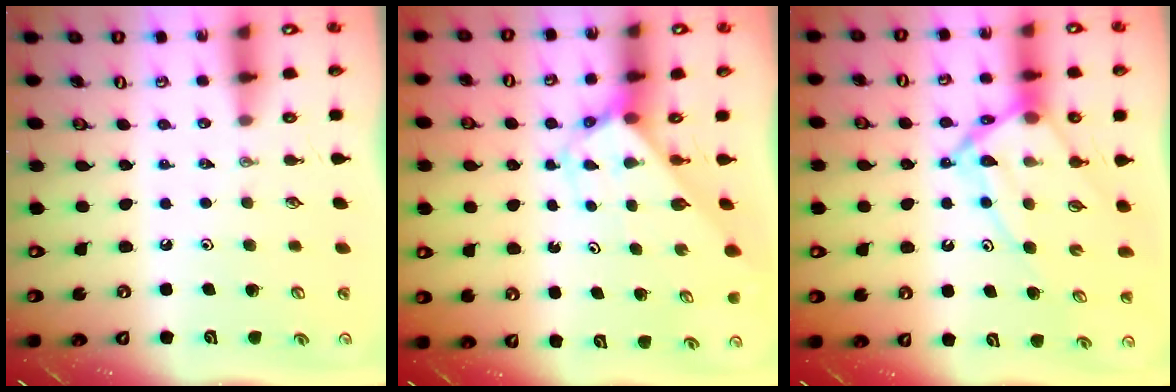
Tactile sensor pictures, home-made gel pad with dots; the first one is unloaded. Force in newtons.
{"total": 2.8, "press": 2.8, "slide": 0.1}
{"total": 12.2, "press": 12.2, "slide": 0.7}